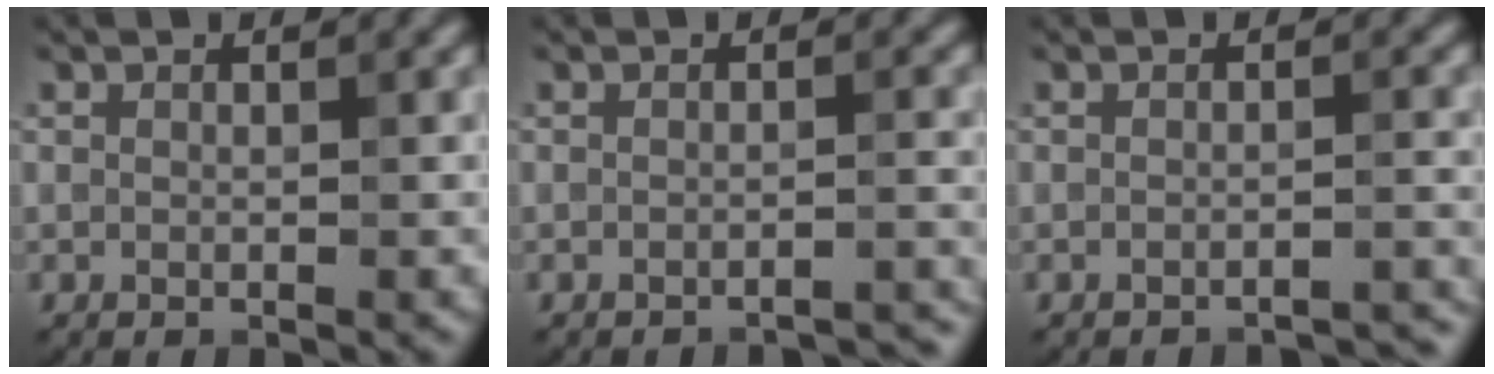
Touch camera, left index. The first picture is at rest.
{"total": 2.9, "force": [-2.7, 0.3, 0.9], "torque": [0.002, 0.007, -0.036]}
{"total": 2.9, "force": [-2.7, 0.3, 0.9], "torque": [0.003, 0.007, -0.035]}